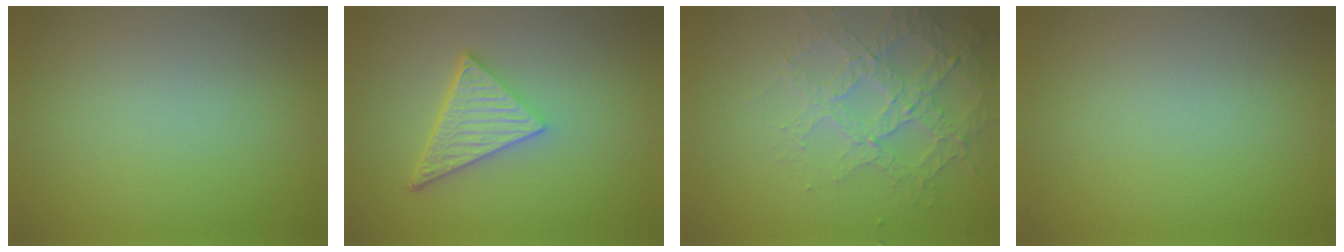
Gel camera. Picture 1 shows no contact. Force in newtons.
{"total": 5.0, "press": 3.7, "slide": 3.5}
{"total": 3.4, "press": 3.2, "slide": 1.2}
{"total": 0.0}